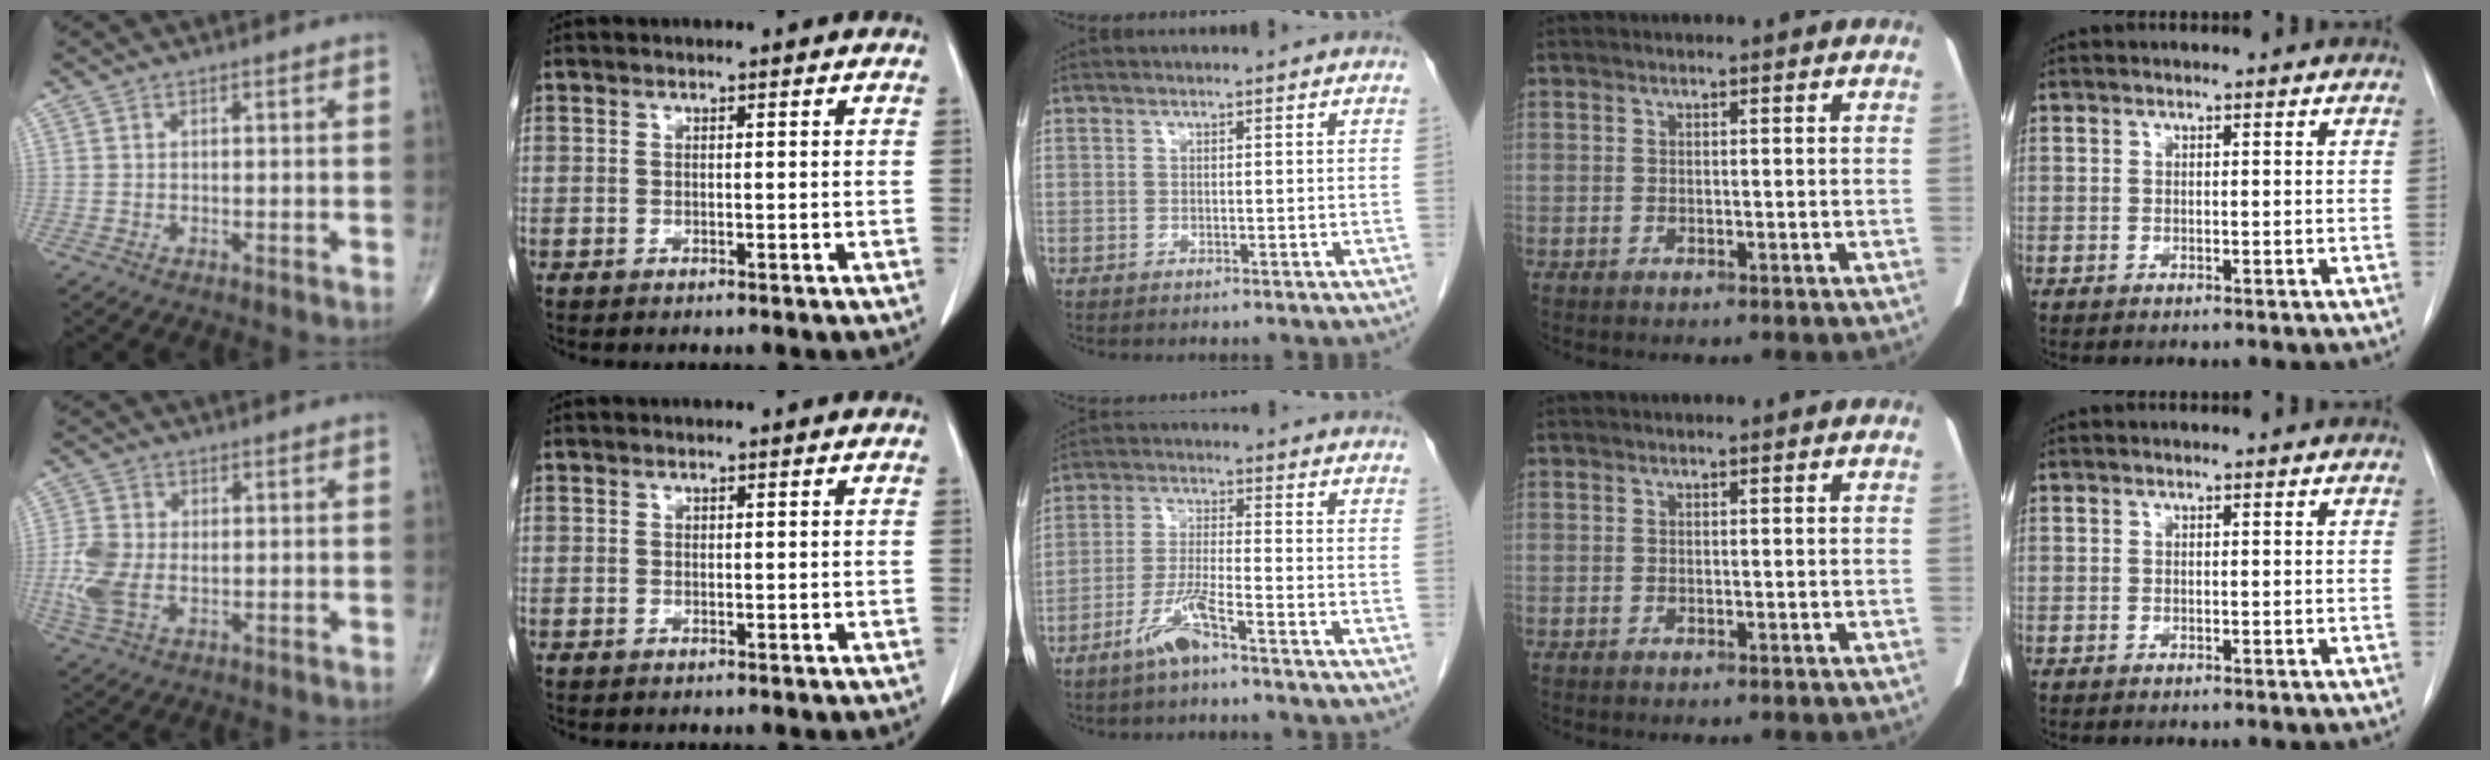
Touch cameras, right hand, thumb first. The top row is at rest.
{"thumb": {"total": 7.4, "force": [-0.6, 4.8, 5.7], "torque": [-0.139, 0.002, -0.011]}, "middle": {"total": 5.7, "force": [-4.0, -0.1, 4.0], "torque": [-0.087, -0.005, -0.083]}}